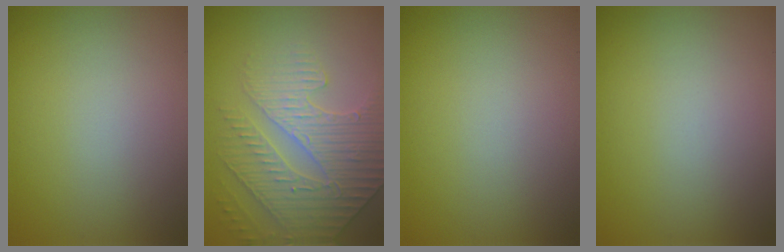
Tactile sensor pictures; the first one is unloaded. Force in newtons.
{"total": 4.2, "press": 4.1, "slide": 0.6}
{"total": 0.0}
{"total": 0.0}